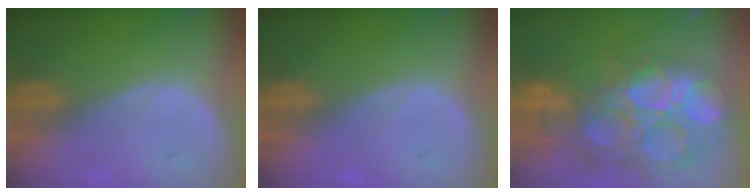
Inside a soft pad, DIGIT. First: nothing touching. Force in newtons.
{"total": 0.0}
{"total": 15.1, "press": 12.5, "slide": 8.5}